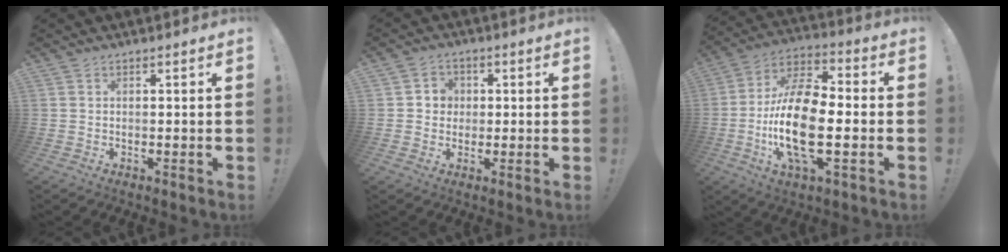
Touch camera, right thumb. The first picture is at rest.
{"total": 4.5, "force": [0.2, 4.3, 1.1], "torque": [-0.017, 0.005, 0.003]}
{"total": 20.8, "force": [-3.7, 9.9, 18.0], "torque": [-0.363, 0.013, -0.062]}